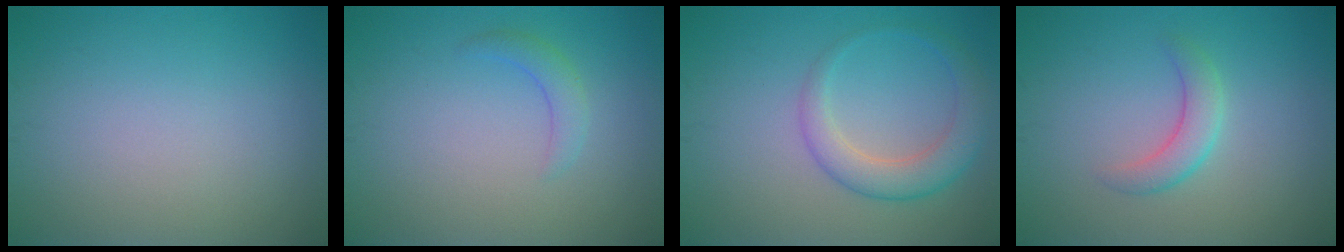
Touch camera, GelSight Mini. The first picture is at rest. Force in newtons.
{"total": 1.6, "press": 1.6, "slide": 0.2}
{"total": 3.7, "press": 3.7, "slide": 0.2}
{"total": 2.4, "press": 2.4, "slide": 0.1}